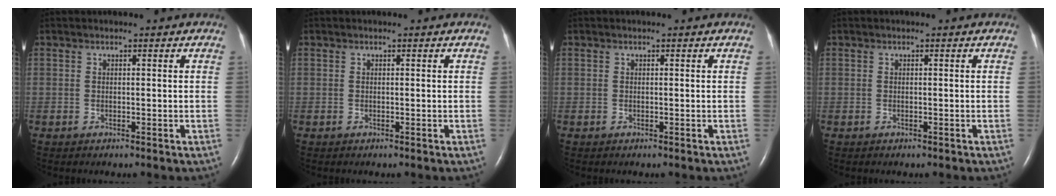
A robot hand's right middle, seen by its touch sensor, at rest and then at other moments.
{"total": 0.0}
{"total": 0.0}
{"total": 0.0}